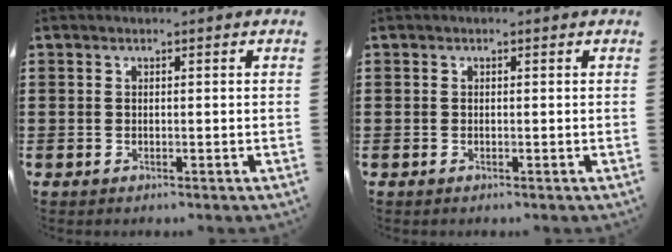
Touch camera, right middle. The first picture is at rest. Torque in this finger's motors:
{"motor_torque": [0.90, -0.67, 0.20, 0.04]}